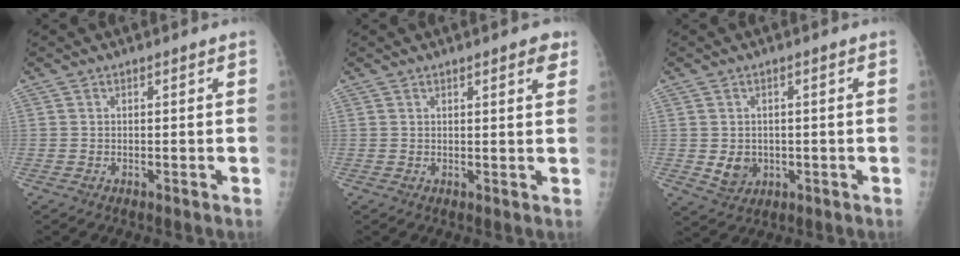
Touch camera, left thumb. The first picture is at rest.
{"total": 3.1, "force": [1.8, 0.7, 2.3], "torque": [-0.022, -0.007, 0.020]}
{"total": 4.3, "force": [-0.4, 3.7, 2.2], "torque": [-0.020, -0.001, 0.006]}